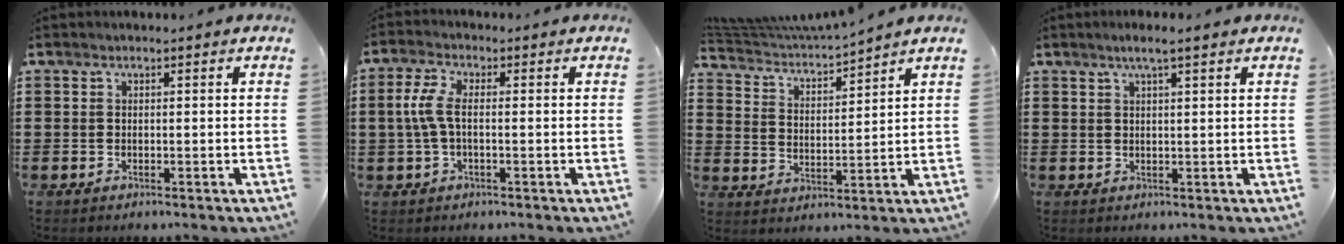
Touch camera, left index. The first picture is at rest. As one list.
[{"total": 4.6, "force": [0.0, 1.9, 4.1], "torque": [-0.100, 0.000, -0.007]}, {"total": 4.6, "force": [4.4, 0.0, 1.2], "torque": [-0.047, -0.030, 0.074]}, {"total": 2.8, "force": [1.9, 0.0, 2.0], "torque": [-0.042, 0.003, 0.032]}]